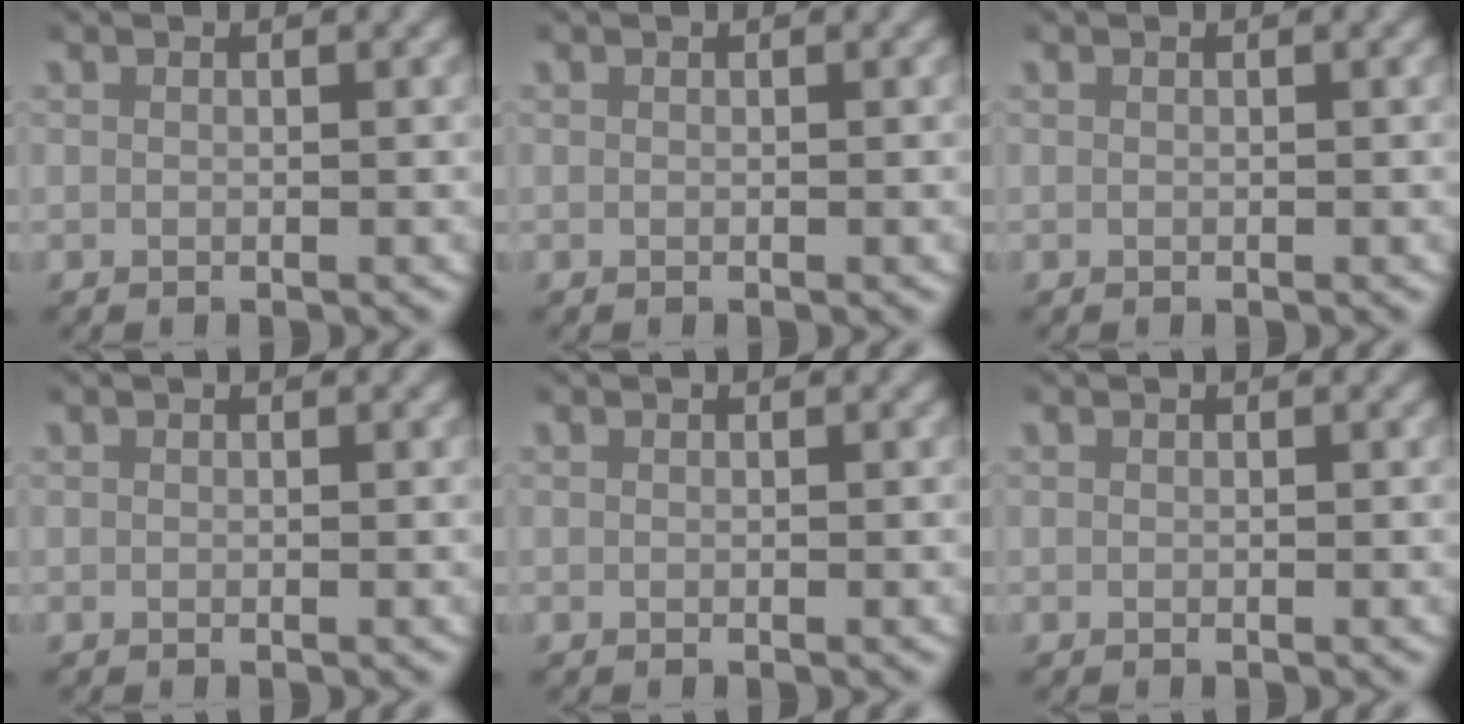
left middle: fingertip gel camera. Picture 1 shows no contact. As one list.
[{"total": 0.0}, {"total": 0.0}, {"total": 0.0}, {"total": 0.0}, {"total": 0.0}]